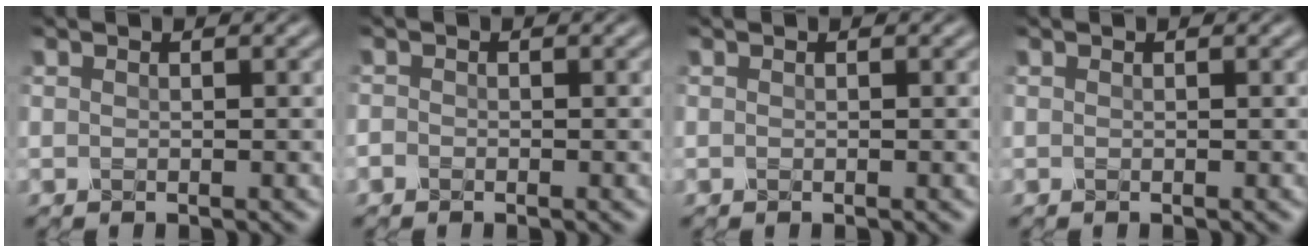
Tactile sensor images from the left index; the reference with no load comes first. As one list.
[{"total": 0.6, "force": [-0.4, 0.4, 0.1], "torque": [-0.001, -0.002, -0.009]}, {"total": 0.0}, {"total": 0.0}]